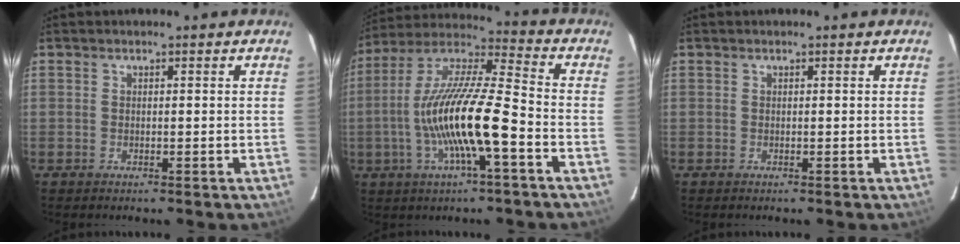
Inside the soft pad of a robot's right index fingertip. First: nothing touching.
{"total": 16.7, "force": [-4.9, 2.0, 15.9], "torque": [-0.308, -0.006, -0.097]}
{"total": 0.0}